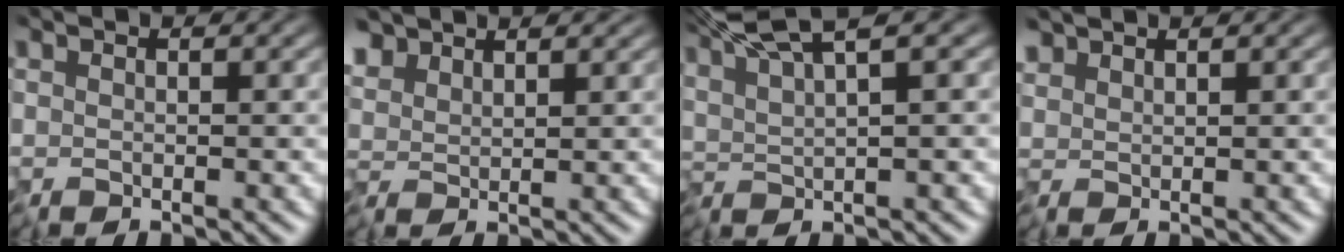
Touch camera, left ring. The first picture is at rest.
{"total": 4.4, "force": [3.3, 2.2, 2.1], "torque": [-0.063, 0.005, 0.053]}
{"total": 7.1, "force": [4.8, 1.3, 5.1], "torque": [-0.094, 0.014, 0.072]}
{"total": 1.6, "force": [1.4, 0.6, 0.6], "torque": [-0.017, 0.005, 0.027]}